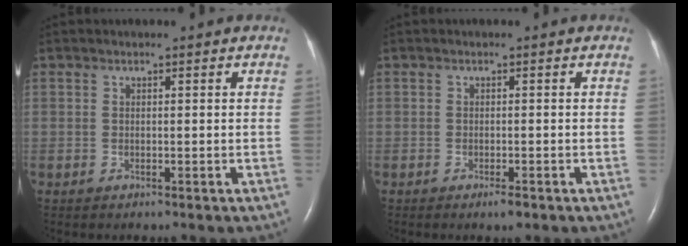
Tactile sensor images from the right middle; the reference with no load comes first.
{"total": 1.3, "force": [-0.9, 0.3, 0.9], "torque": [-0.017, -0.002, -0.012]}